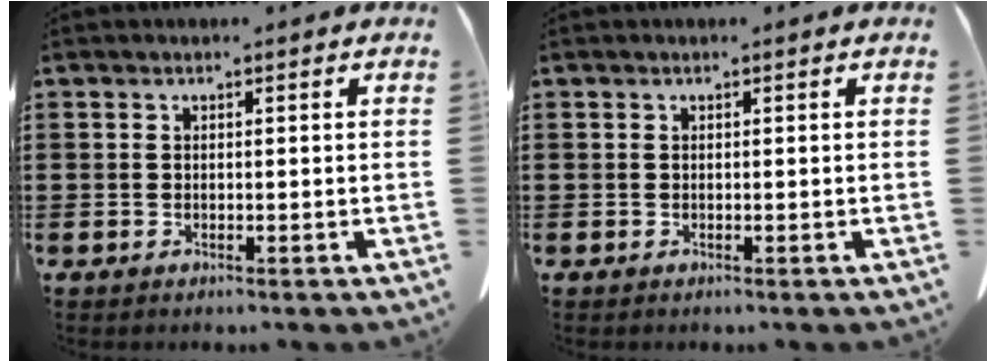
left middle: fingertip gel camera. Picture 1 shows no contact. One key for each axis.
{"total": 0.0}